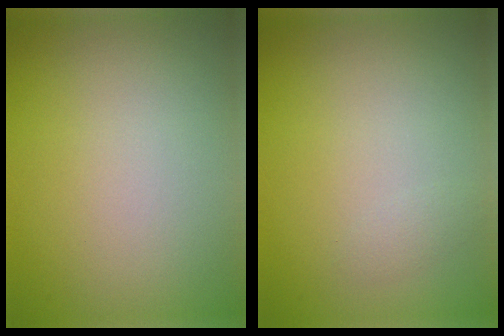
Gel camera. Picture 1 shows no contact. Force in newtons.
{"total": 0.7, "press": 0.7, "slide": 0.0}